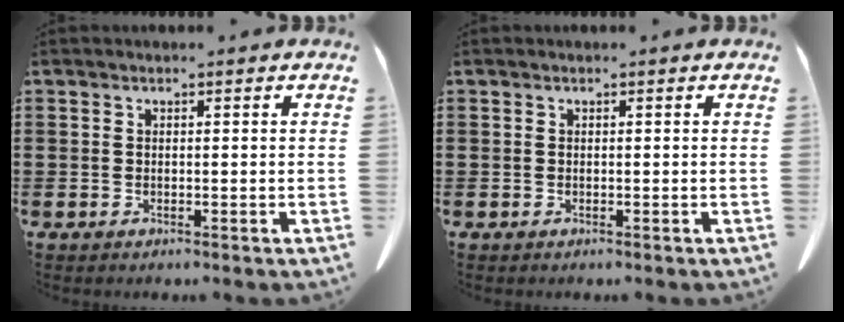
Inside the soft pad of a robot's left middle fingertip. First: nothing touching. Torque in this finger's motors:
{"motor_torque": [-2.14, 0.00, 0.05, -0.01]}